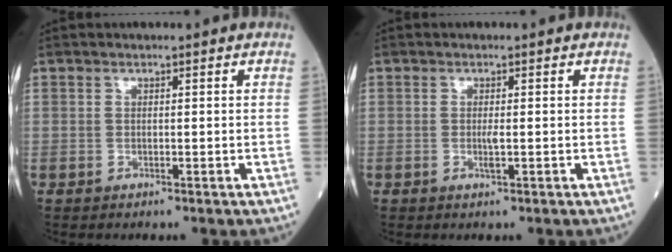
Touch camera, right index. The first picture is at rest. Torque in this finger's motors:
{"motor_torque": [0.68, -0.09, 0.33, 0.10]}